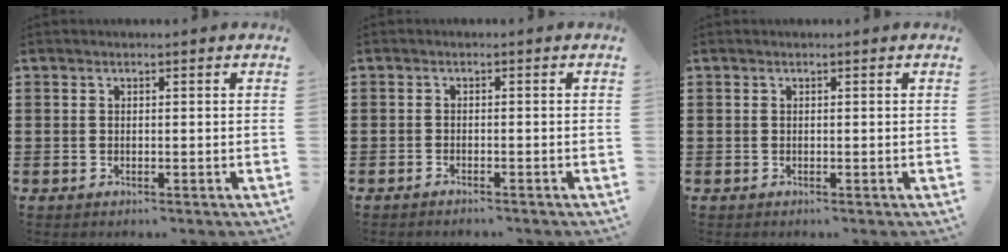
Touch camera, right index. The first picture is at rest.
{"total": 1.1, "force": [-1.1, -0.2, 0.1], "torque": [-0.005, -0.003, -0.021]}
{"total": 0.0}